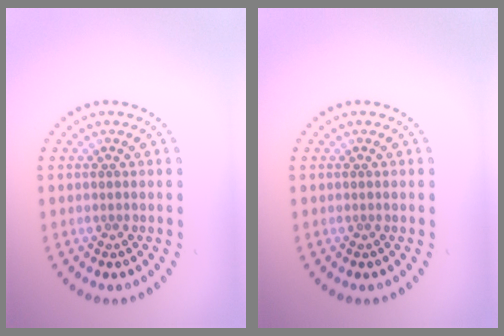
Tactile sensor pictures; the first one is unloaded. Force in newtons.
{"total": 0.0}